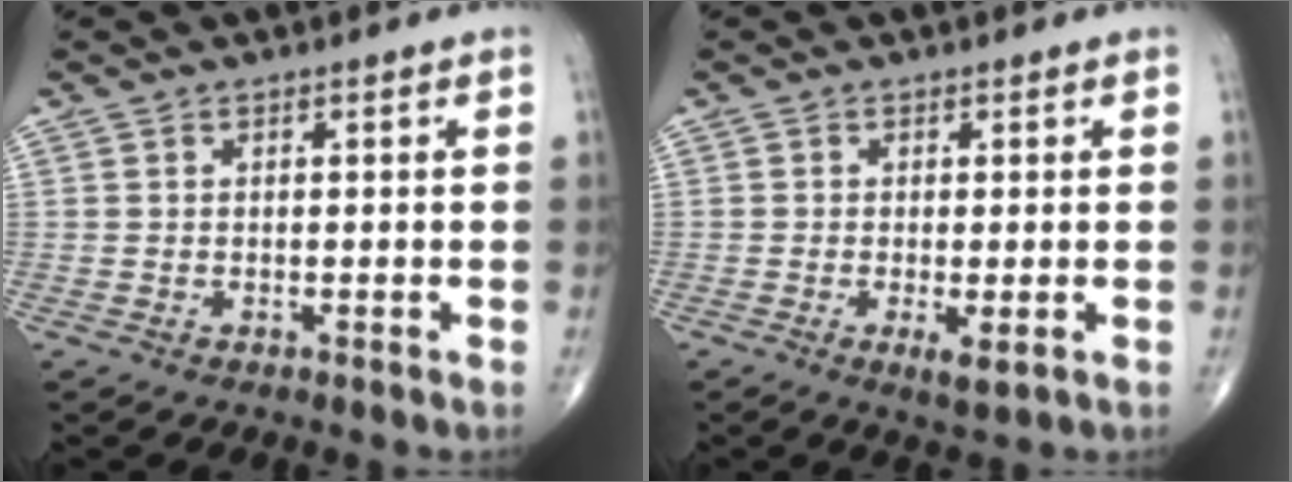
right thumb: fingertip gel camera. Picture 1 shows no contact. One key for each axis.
{"total": 2.8, "fx": -0.8, "fy": 0.6, "fz": 2.6, "tx": -0.048, "ty": -0.010, "tz": -0.015}